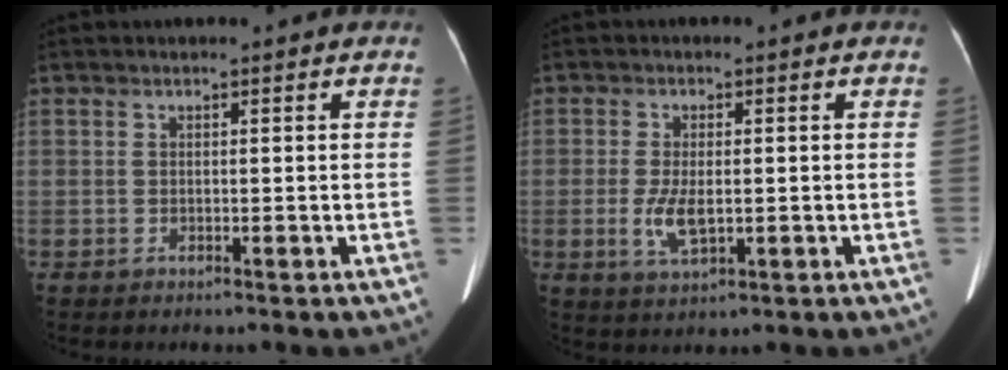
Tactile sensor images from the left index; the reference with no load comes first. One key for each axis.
{"total": 4.7, "fx": -0.7, "fy": 1.7, "fz": 4.3, "tx": -0.091, "ty": -0.008, "tz": -0.008}